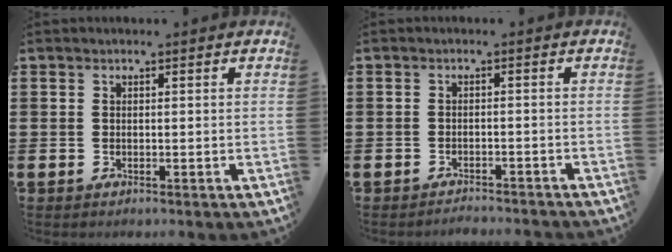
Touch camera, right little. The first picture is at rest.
{"total": 1.5, "force": [-1.5, -0.1, -0.1], "torque": [0.000, 0.004, -0.031]}